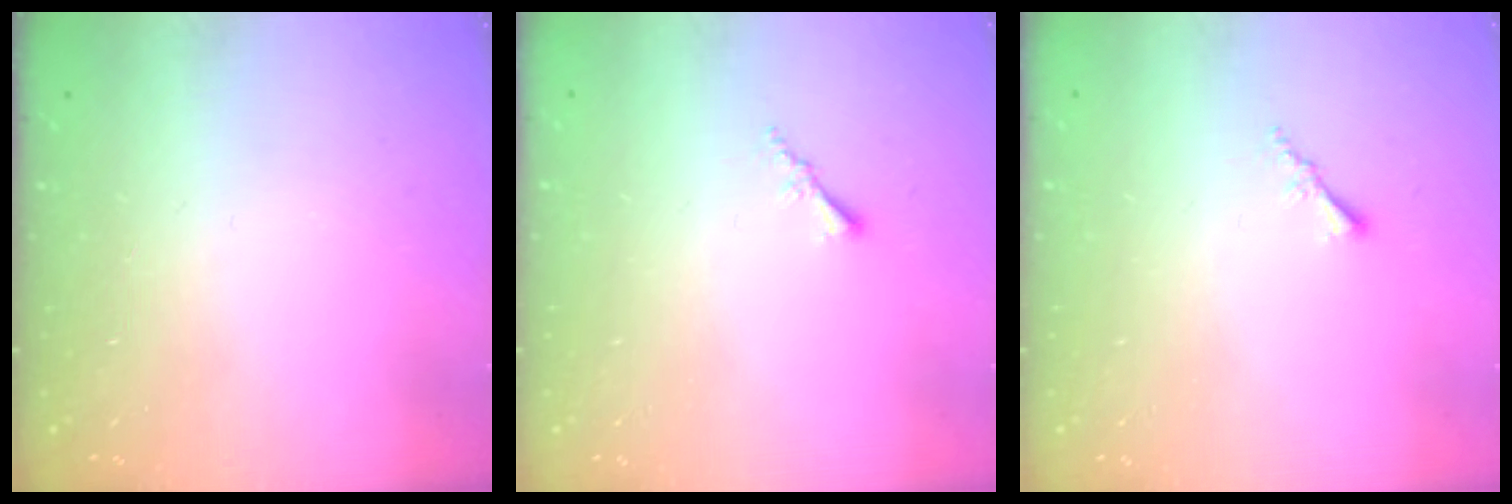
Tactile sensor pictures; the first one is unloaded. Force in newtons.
{"total": 1.5, "press": 1.5, "slide": 0.4}
{"total": 1.5, "press": 1.5, "slide": 0.4}